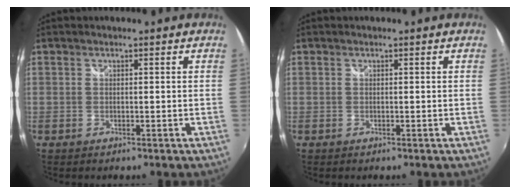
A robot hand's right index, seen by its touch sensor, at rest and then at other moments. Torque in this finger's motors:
{"motor_torque": [0.00, 0.00, 0.00, 0.00]}